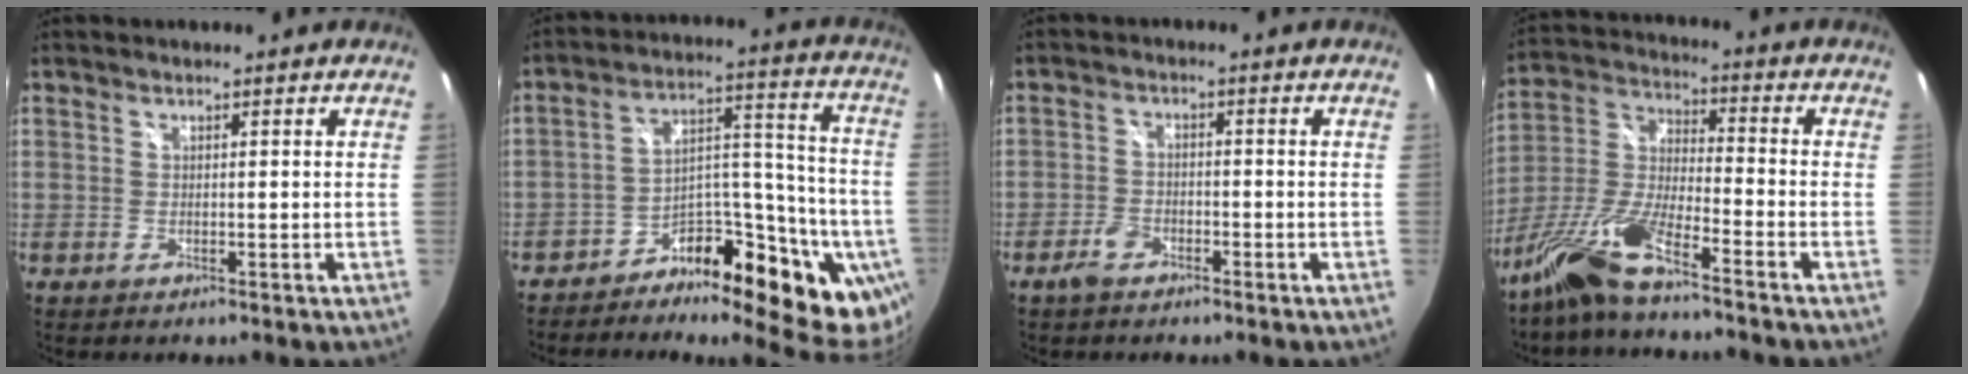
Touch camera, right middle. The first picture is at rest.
{"total": 18.2, "force": [-9.9, 10.2, 11.4], "torque": [-0.115, 0.037, -0.151]}
{"total": 4.0, "force": [-2.9, 2.2, 1.8], "torque": [-0.048, 0.002, -0.052]}
{"total": 12.3, "force": [-9.1, 1.4, 8.1], "torque": [-0.183, -0.003, -0.187]}